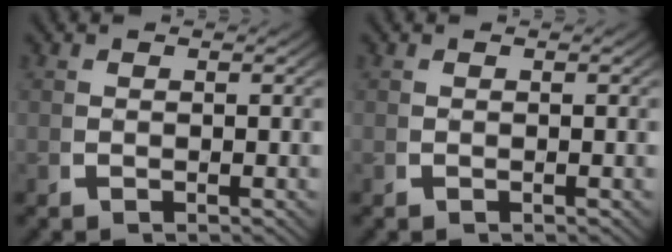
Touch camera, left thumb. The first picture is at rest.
{"total": 0.0}